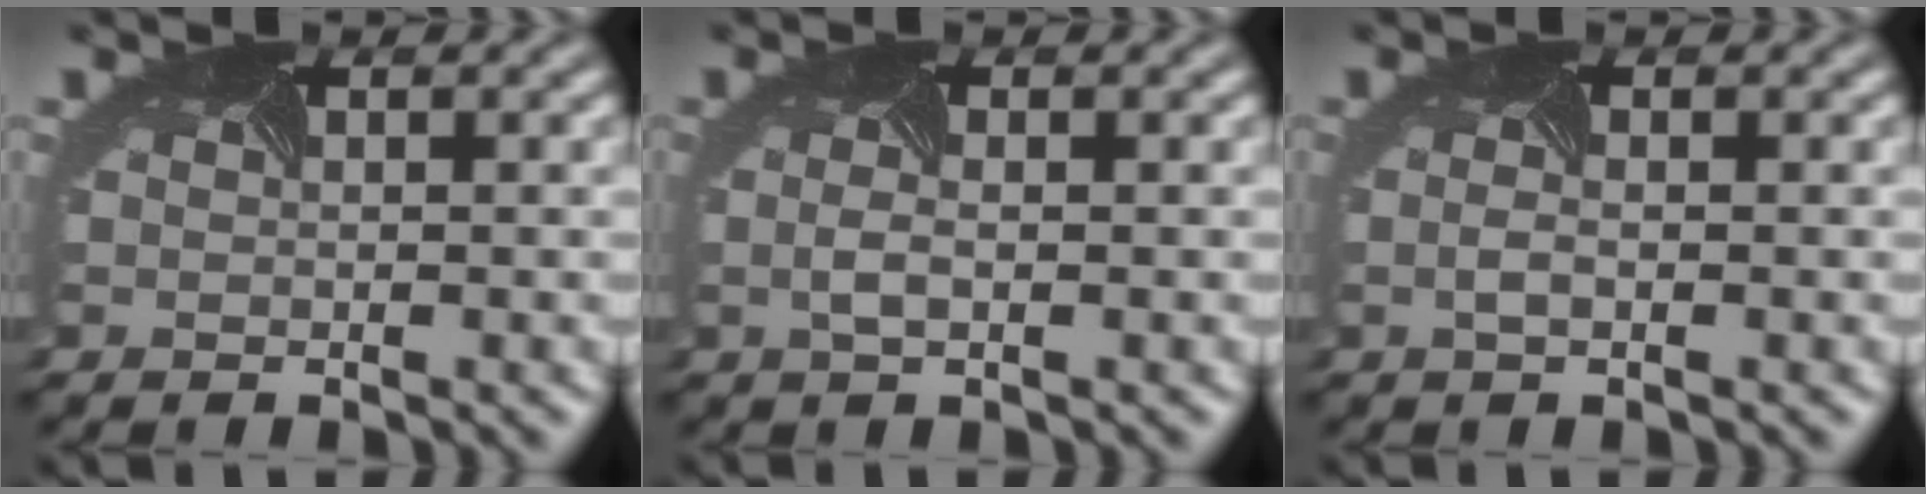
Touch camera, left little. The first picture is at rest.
{"total": 0.9, "force": [-0.4, -0.1, 0.8], "torque": [-0.030, -0.004, -0.002]}
{"total": 0.7, "force": [-0.5, -0.1, 0.5], "torque": [-0.020, -0.003, -0.005]}